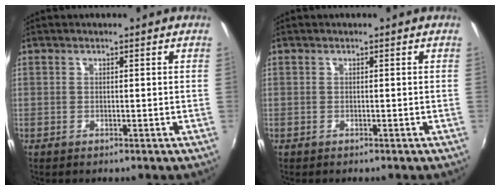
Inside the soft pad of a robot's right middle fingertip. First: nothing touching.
{"total": 0.0}